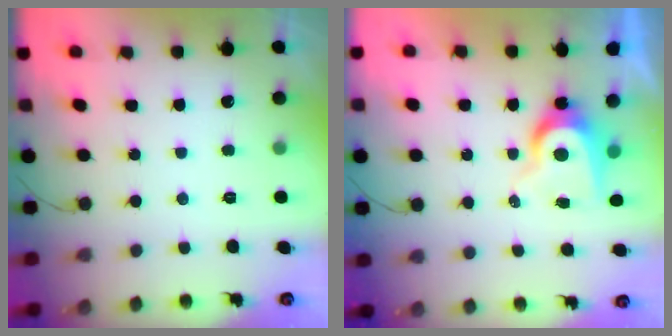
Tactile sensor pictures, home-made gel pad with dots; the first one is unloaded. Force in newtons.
{"total": 7.4, "press": 7.4, "slide": 0.1}